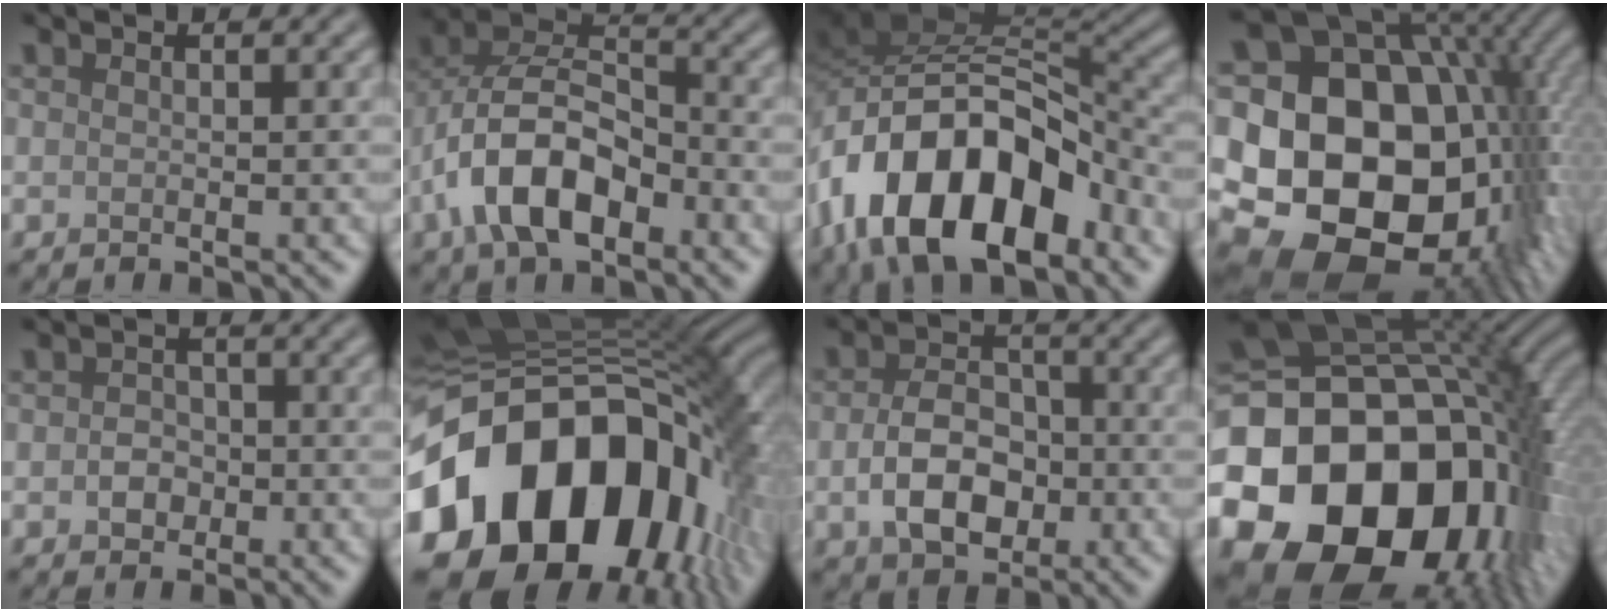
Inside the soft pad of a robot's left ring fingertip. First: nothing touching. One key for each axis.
{"total": 8.9, "fx": -3.7, "fy": 4.8, "fz": 6.5, "tx": -0.128, "ty": 0.013, "tz": -0.079}
{"total": 14.9, "fx": -7.7, "fy": 8.3, "fz": 9.7, "tx": -0.162, "ty": 0.003, "tz": -0.146}
{"total": 21.5, "fx": -1.0, "fy": 15.8, "fz": 14.6, "tx": -0.233, "ty": -0.010, "tz": -0.011}
{"total": 1.9, "fx": -0.4, "fy": 1.7, "fz": 0.9, "tx": -0.012, "ty": -0.002, "tz": -0.013}
{"total": 21.1, "fx": -6.0, "fy": 13.9, "fz": 14.7, "tx": -0.299, "ty": -0.025, "tz": -0.098}
{"total": 5.8, "fx": -1.2, "fy": 4.0, "fz": 4.1, "tx": -0.078, "ty": -0.004, "tz": -0.025}
{"total": 22.8, "fx": -6.1, "fy": 16.9, "fz": 14.1, "tx": -0.291, "ty": -0.033, "tz": -0.095}